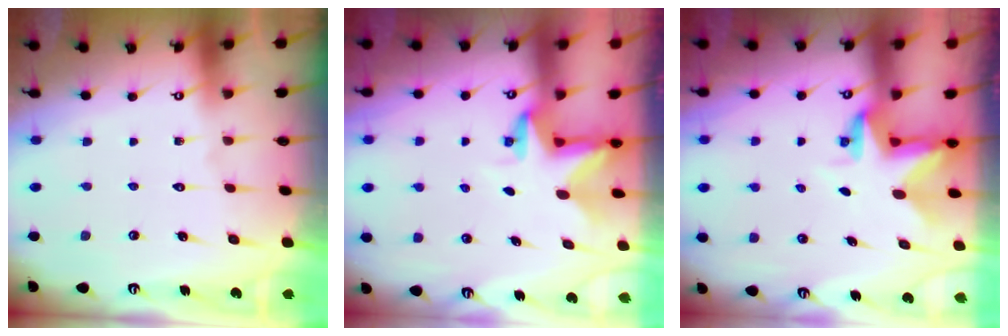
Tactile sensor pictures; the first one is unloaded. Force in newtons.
{"total": 2.8, "press": 2.8, "slide": 0.2}
{"total": 3.3, "press": 3.3, "slide": 0.2}